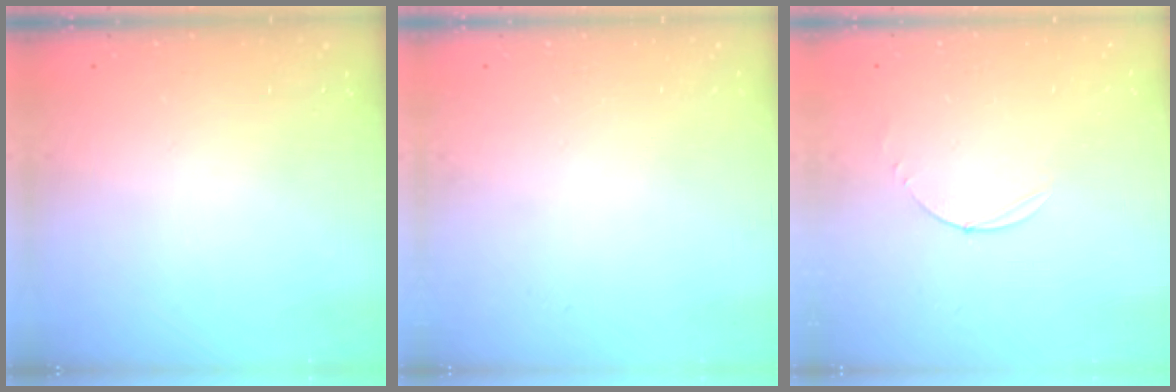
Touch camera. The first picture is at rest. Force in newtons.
{"total": 0.0}
{"total": 3.0, "press": 3.0, "slide": 0.3}